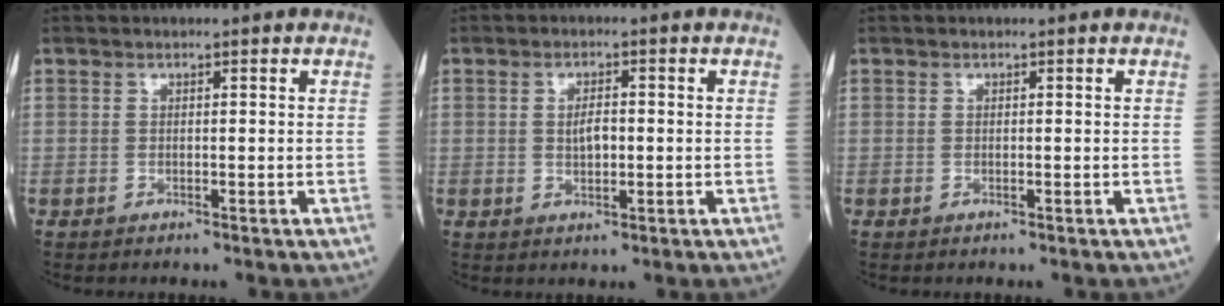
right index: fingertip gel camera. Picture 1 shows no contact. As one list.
[{"total": 2.8, "force": [0.0, 1.2, 2.6], "torque": [-0.045, 0.001, 0.002]}, {"total": 0.0}]